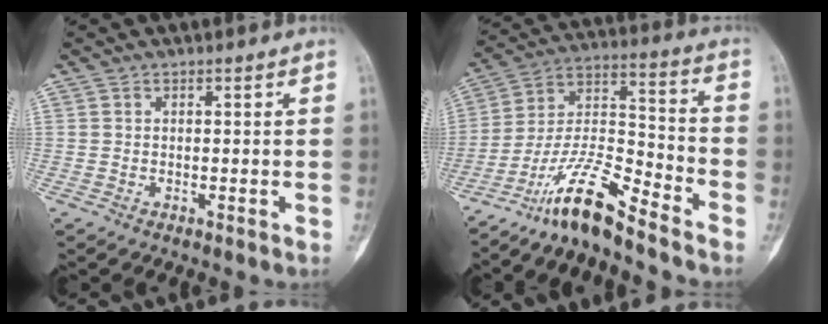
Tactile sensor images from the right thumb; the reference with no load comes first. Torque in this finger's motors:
{"motor_torque": [1.11, -0.30, 1.16, -1.50, 0.11]}